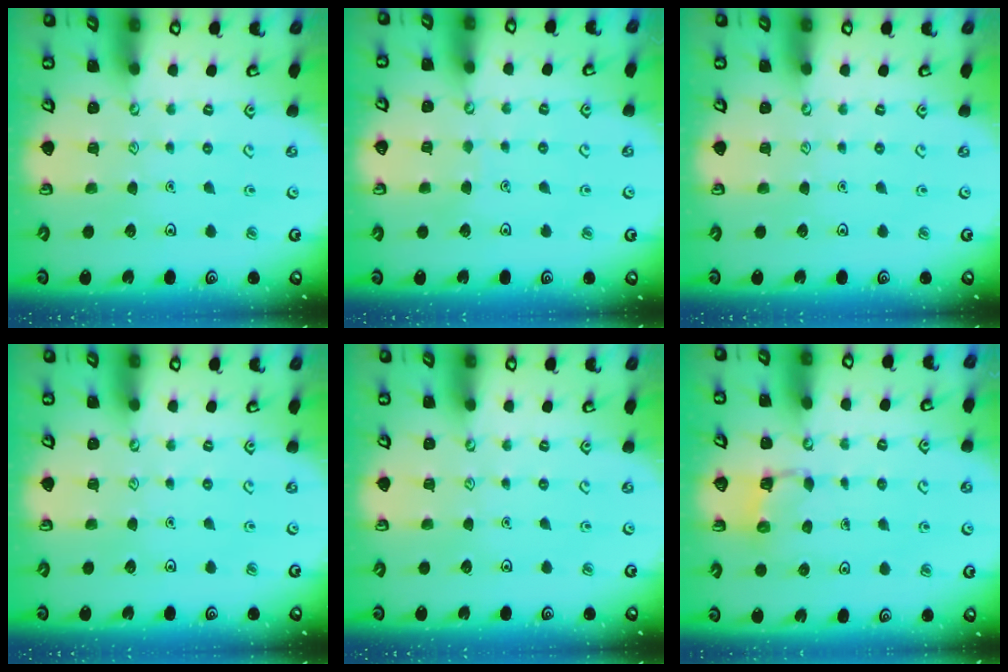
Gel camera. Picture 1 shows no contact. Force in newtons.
{"total": 1.4, "press": 1.4, "slide": 0.1}
{"total": 0.0}
{"total": 0.0}
{"total": 0.0}
{"total": 2.1, "press": 2.0, "slide": 0.5}